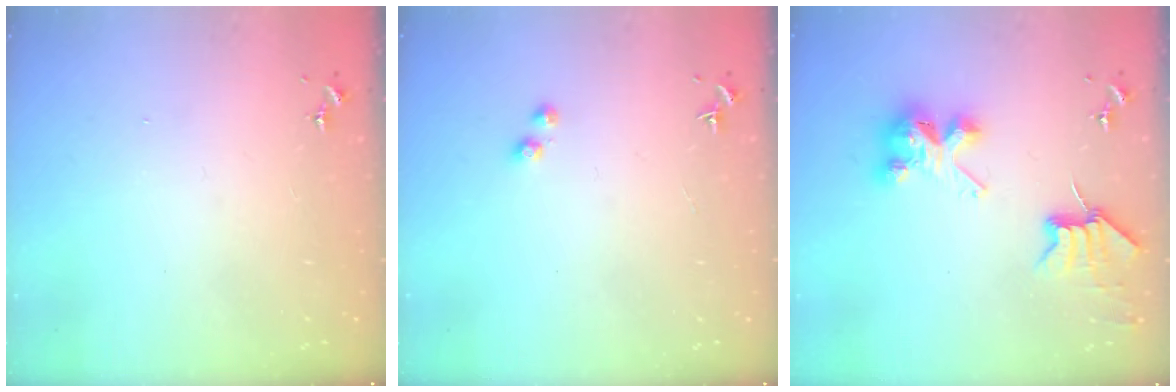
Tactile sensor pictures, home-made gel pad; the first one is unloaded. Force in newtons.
{"total": 2.7, "press": 2.6, "slide": 0.9}
{"total": 7.2, "press": 7.2, "slide": 0.2}